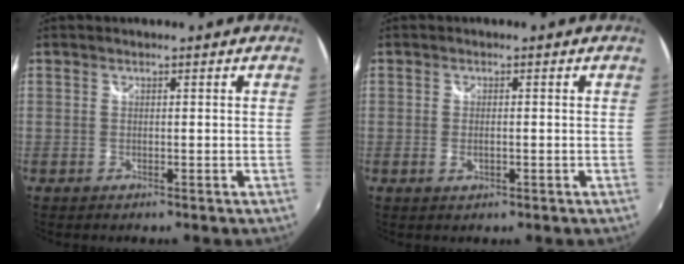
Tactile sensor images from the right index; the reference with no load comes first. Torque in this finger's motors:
{"motor_torque": [-0.26, -0.02, -0.06, -0.01]}